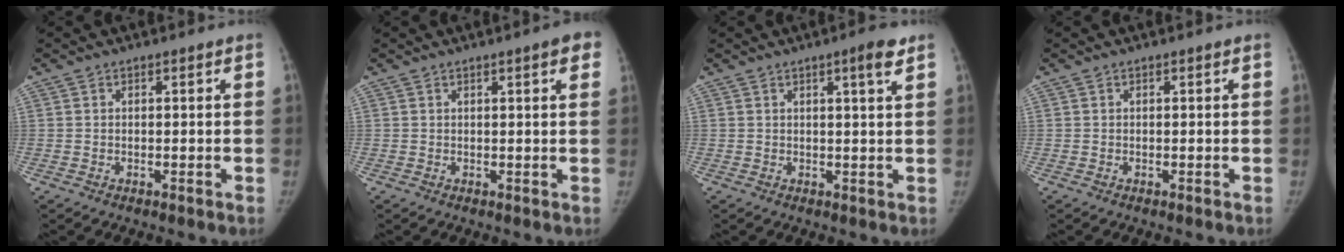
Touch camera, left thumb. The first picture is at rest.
{"total": 3.9, "force": [2.0, 0.5, 3.3], "torque": [-0.033, -0.002, 0.022]}
{"total": 3.8, "force": [2.2, 0.2, 3.1], "torque": [-0.044, -0.012, 0.031]}
{"total": 0.0}